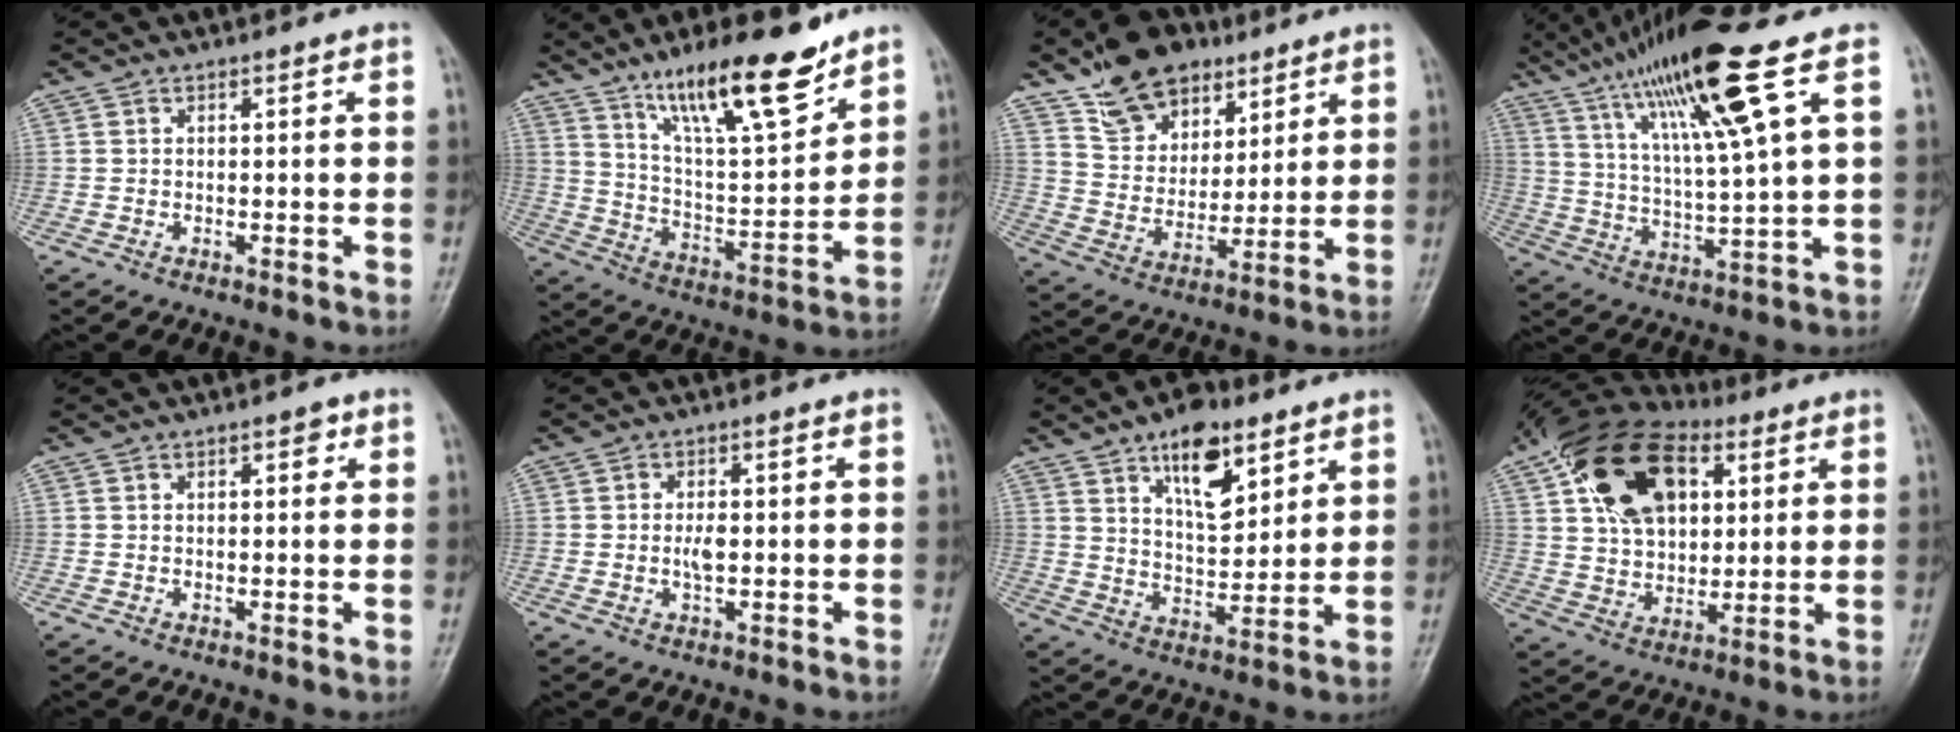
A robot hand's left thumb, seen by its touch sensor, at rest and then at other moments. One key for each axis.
{"total": 18.8, "fx": 13.0, "fy": 4.8, "fz": 12.8, "tx": -0.180, "ty": -0.074, "tz": 0.229}
{"total": 14.3, "fx": 9.3, "fy": 8.9, "fz": 6.3, "tx": -0.072, "ty": -0.037, "tz": 0.168}
{"total": 18.6, "fx": 9.6, "fy": 1.5, "fz": 15.9, "tx": -0.287, "ty": -0.021, "tz": 0.172}
{"total": 2.0, "fx": 0.9, "fy": 0.9, "fz": 1.5, "tx": -0.014, "ty": 0.000, "tz": 0.010}
{"total": 3.0, "fx": -0.2, "fy": 1.4, "fz": 2.7, "tx": -0.051, "ty": 0.004, "tz": -0.004}
{"total": 12.4, "fx": 7.0, "fy": 5.8, "fz": 8.4, "tx": -0.108, "ty": -0.041, "tz": 0.120}
{"total": 20.2, "fx": 7.5, "fy": 12.6, "fz": 13.9, "tx": -0.225, "ty": -0.005, "tz": 0.127}